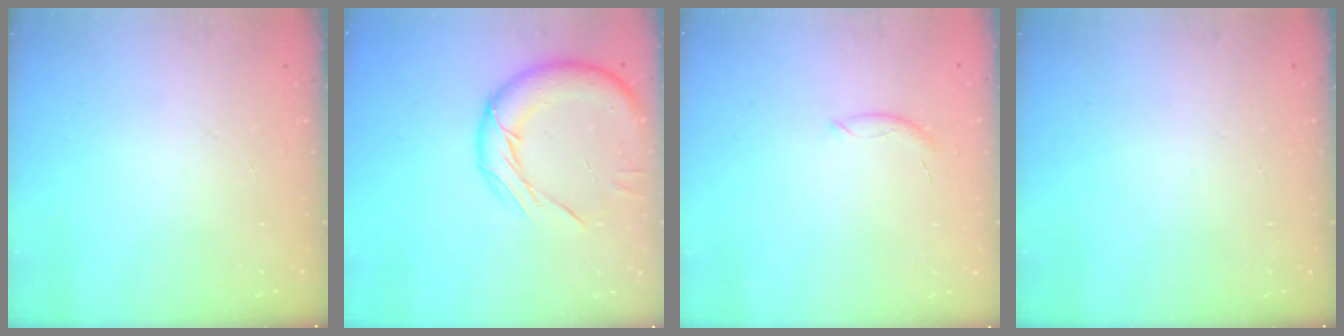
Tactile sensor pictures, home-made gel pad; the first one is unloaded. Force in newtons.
{"total": 14.9, "press": 14.9, "slide": 1.2}
{"total": 6.5, "press": 6.4, "slide": 1.4}
{"total": 0.0}